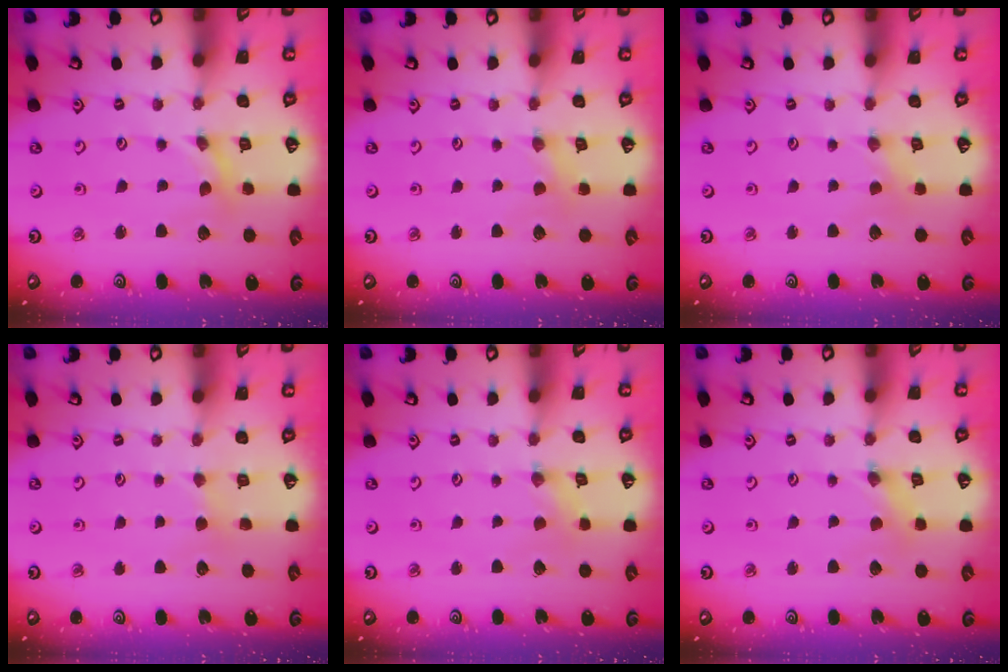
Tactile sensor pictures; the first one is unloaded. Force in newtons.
{"total": 1.7, "press": 1.7, "slide": 0.3}
{"total": 0.0}
{"total": 2.2, "press": 2.2, "slide": 0.5}
{"total": 0.6, "press": 0.5, "slide": 0.2}
{"total": 1.6, "press": 1.6, "slide": 0.3}